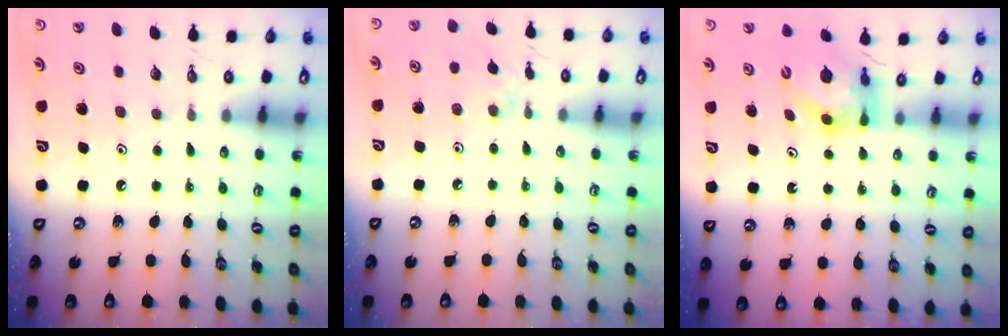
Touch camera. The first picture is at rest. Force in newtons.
{"total": 2.3, "press": 2.3, "slide": 0.4}
{"total": 5.6, "press": 5.6, "slide": 0.4}